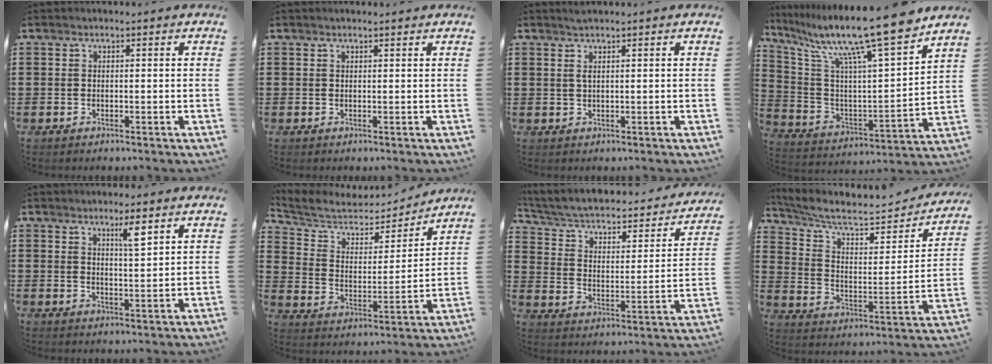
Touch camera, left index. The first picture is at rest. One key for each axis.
{"total": 0.7, "fx": 0.6, "fy": 0.1, "fz": 0.3, "tx": -0.007, "ty": 0.000, "tz": 0.011}
{"total": 1.7, "fx": 1.0, "fy": 0.0, "fz": 1.3, "tx": -0.027, "ty": 0.000, "tz": 0.018}
{"total": 14.6, "fx": 11.8, "fy": 0.4, "fz": 8.7, "tx": -0.188, "ty": -0.080, "tz": 0.188}
{"total": 3.8, "fx": 2.5, "fy": 0.4, "fz": 2.8, "tx": -0.044, "ty": -0.005, "tz": 0.039}
{"total": 5.8, "fx": 5.2, "fy": 2.0, "fz": 1.8, "tx": -0.067, "ty": -0.034, "tz": 0.083}
{"total": 3.9, "fx": 2.3, "fy": 2.1, "fz": 2.4, "tx": -0.061, "ty": -0.026, "tz": 0.028}
{"total": 6.9, "fx": 5.4, "fy": 1.6, "fz": 4.0, "tx": -0.105, "ty": -0.035, "tz": 0.088}